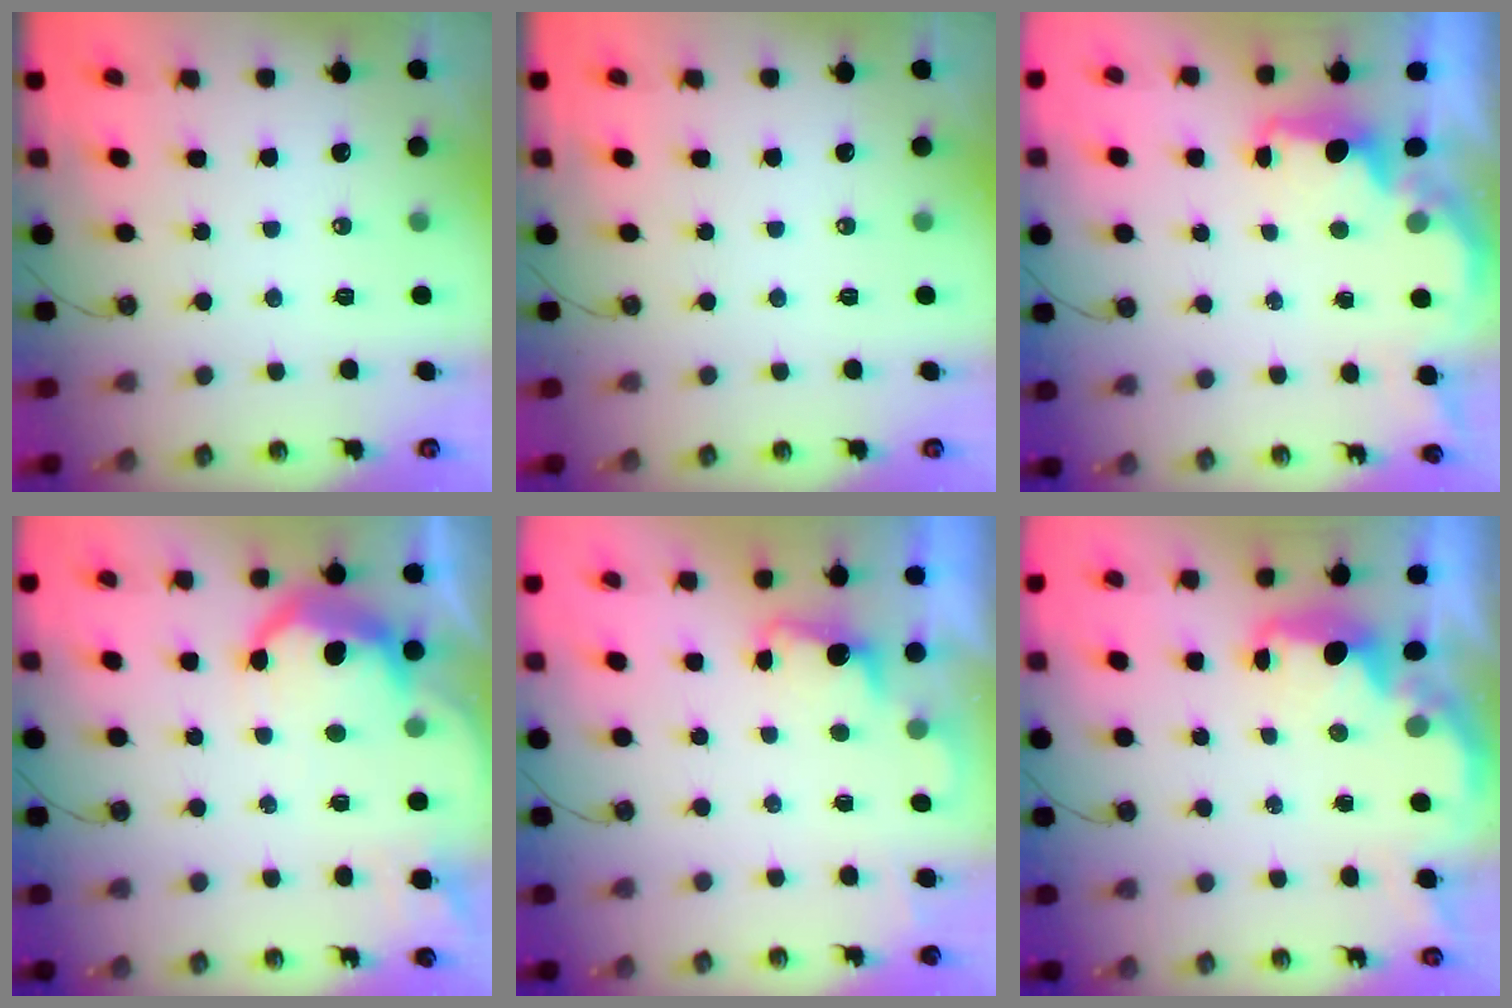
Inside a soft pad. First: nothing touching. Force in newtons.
{"total": 0.0}
{"total": 1.8, "press": 1.7, "slide": 0.5}
{"total": 11.1, "press": 11.1, "slide": 0.7}
{"total": 1.8, "press": 1.5, "slide": 0.9}
{"total": 2.8, "press": 2.8, "slide": 0.4}